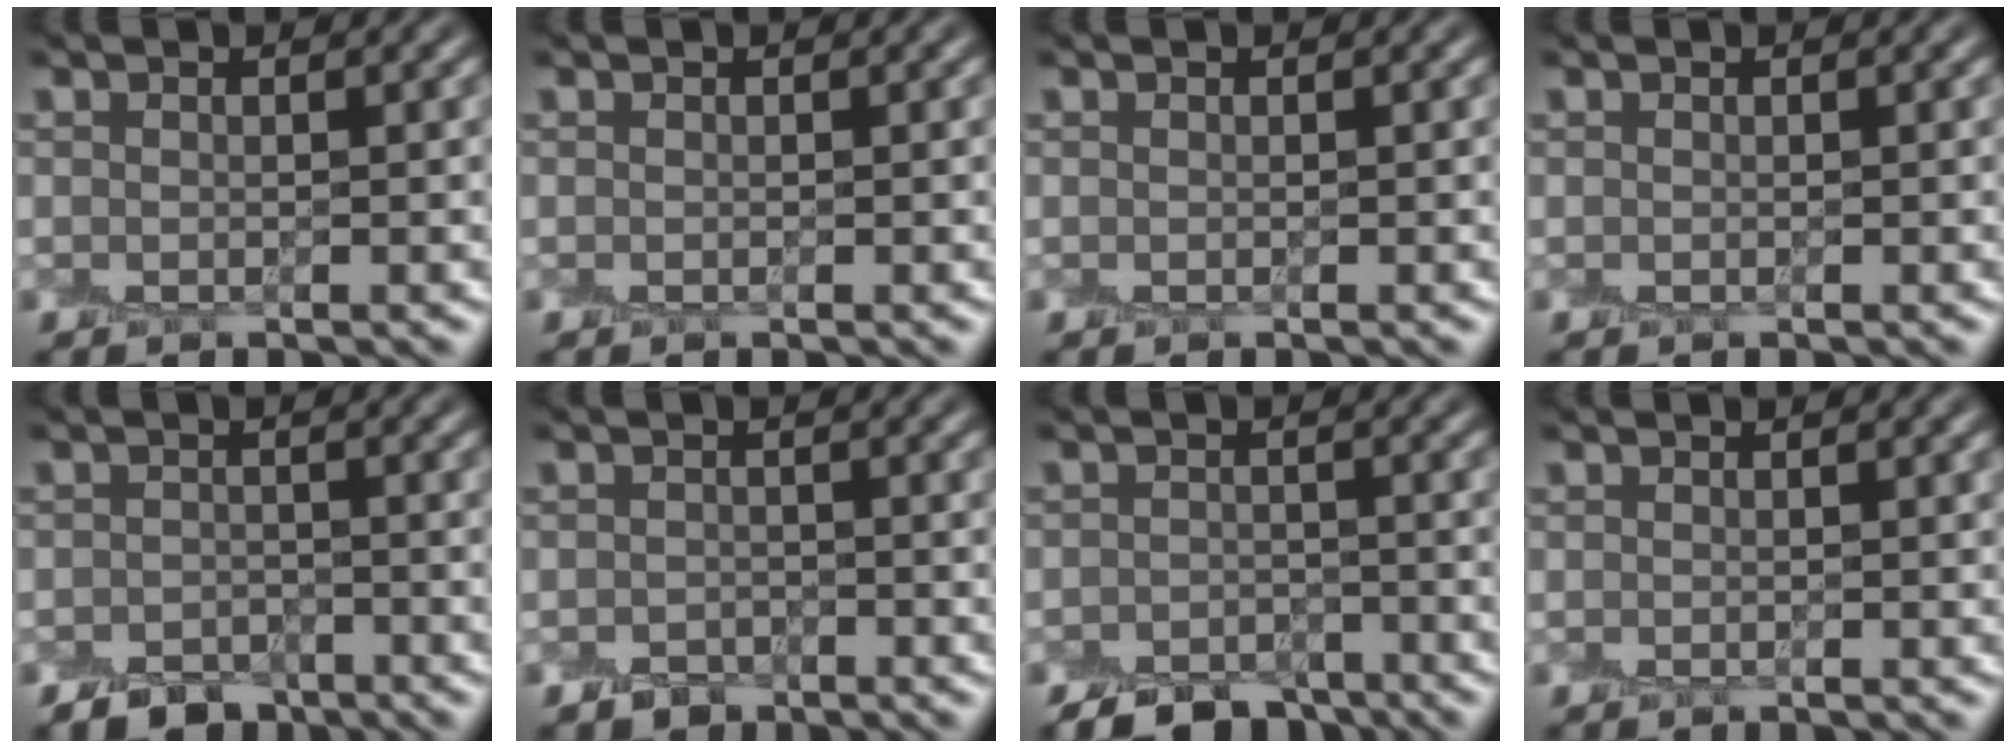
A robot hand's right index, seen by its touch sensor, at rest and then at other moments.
{"total": 0.0}
{"total": 0.0}
{"total": 0.0}
{"total": 2.9, "force": [-2.2, 1.7, 0.9], "torque": [-0.010, -0.002, -0.044]}
{"total": 1.4, "force": [-1.0, 0.9, 0.3], "torque": [-0.001, 0.000, -0.021]}
{"total": 4.5, "force": [-3.6, 2.1, 1.5], "torque": [-0.017, -0.005, -0.064]}
{"total": 0.0}